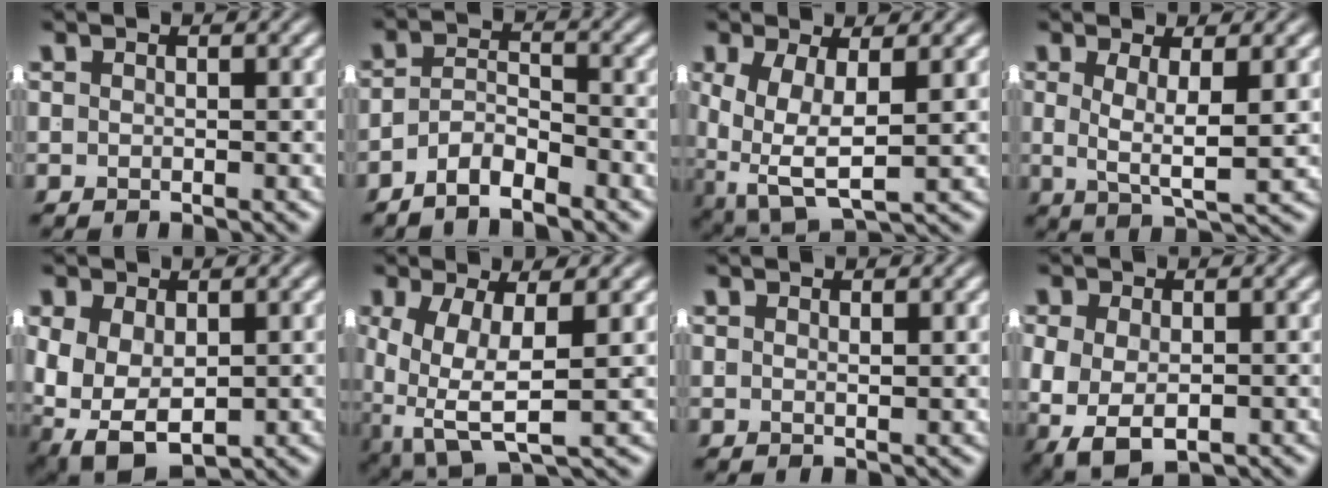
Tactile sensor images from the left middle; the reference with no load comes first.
{"total": 4.0, "force": [-3.1, 2.0, 1.6], "torque": [-0.022, -0.016, -0.054]}
{"total": 5.6, "force": [-1.6, 3.0, 4.5], "torque": [-0.100, -0.051, 0.004]}
{"total": 3.3, "force": [0.4, 0.2, 3.3], "torque": [-0.057, -0.017, 0.012]}
{"total": 10.9, "force": [-3.9, 8.7, 5.4], "torque": [-0.166, -0.067, -0.041]}
{"total": 6.1, "force": [-1.5, 2.9, 5.1], "torque": [-0.105, -0.044, 0.000]}
{"total": 0.9, "force": [0.3, -0.8, 0.2], "torque": [0.000, -0.006, 0.010]}
{"total": 8.0, "force": [-2.9, 5.8, 4.6], "torque": [-0.124, -0.052, -0.023]}